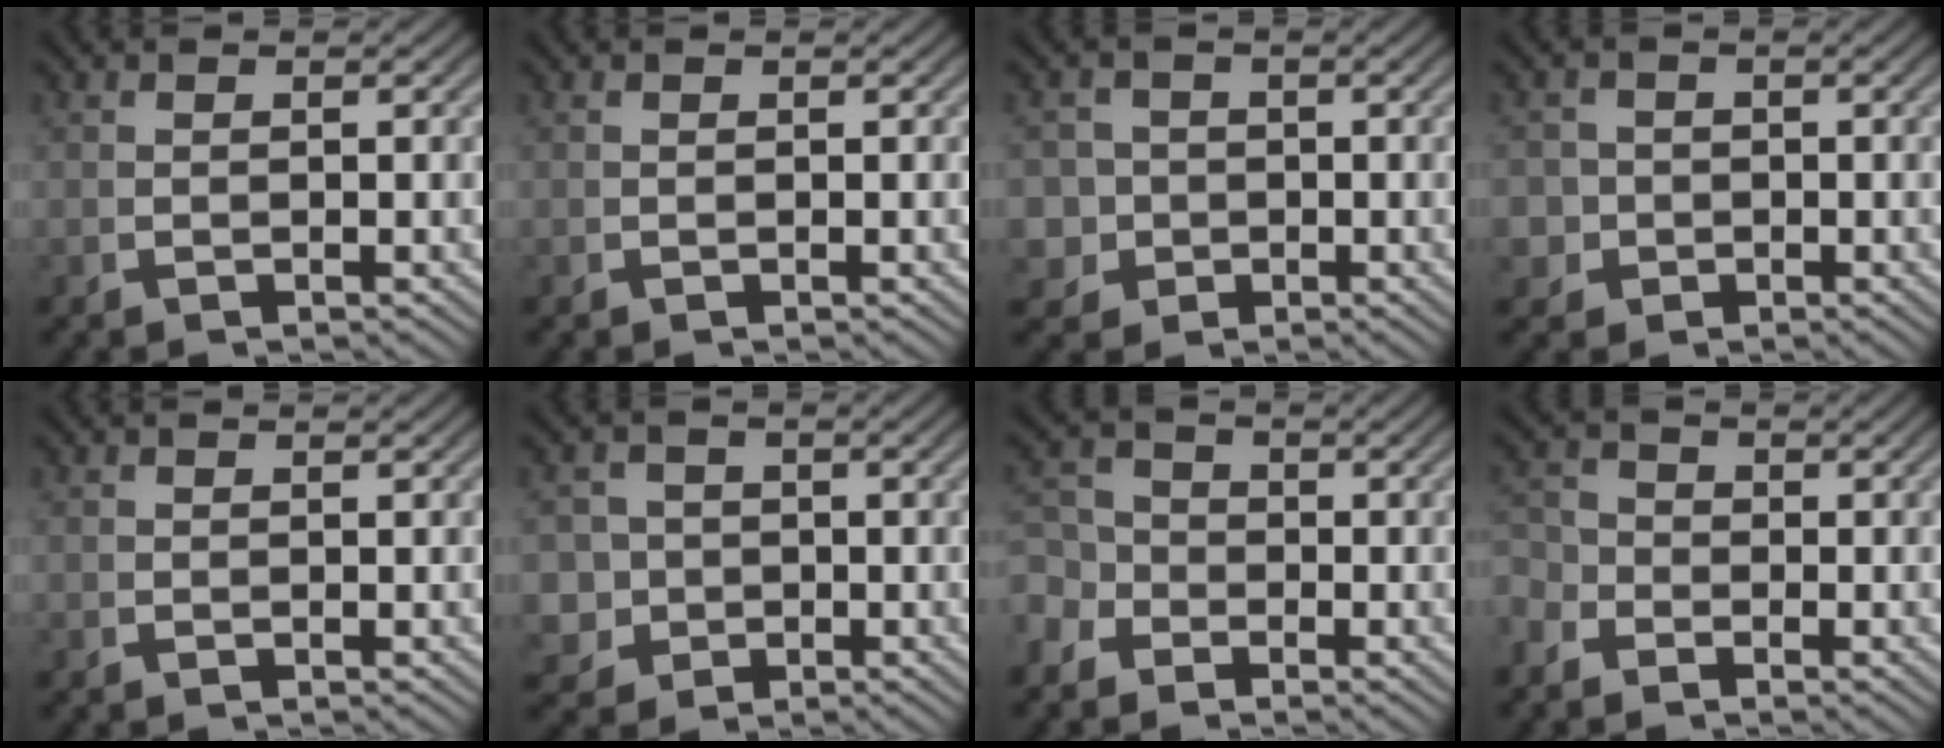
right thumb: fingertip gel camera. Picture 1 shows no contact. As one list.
[{"total": 0.0}, {"total": 6.7, "force": [-1.3, 6.2, 2.4], "torque": [-0.057, -0.026, -0.015]}, {"total": 4.7, "force": [-1.1, 4.4, 1.3], "torque": [-0.034, -0.019, -0.014]}, {"total": 0.0}, {"total": 7.8, "force": [-1.4, 7.1, 3.0], "torque": [-0.072, -0.031, -0.015]}, {"total": 3.2, "force": [-0.8, 2.7, 1.4], "torque": [-0.022, -0.015, -0.012]}, {"total": 2.2, "force": [-0.6, 1.8, 1.1], "torque": [-0.015, -0.008, -0.013]}]